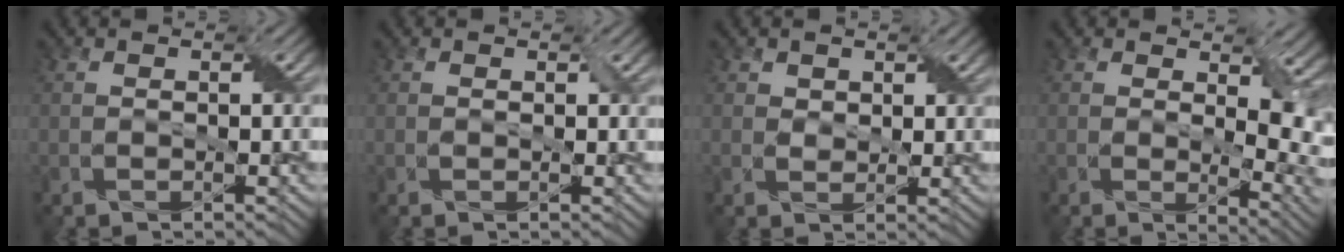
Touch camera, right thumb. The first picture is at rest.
{"total": 0.5, "force": [0.2, 0.4, 0.2], "torque": [-0.005, -0.001, 0.003]}
{"total": 1.9, "force": [1.2, 1.4, 0.6], "torque": [-0.020, -0.001, 0.018]}
{"total": 7.5, "force": [1.4, 3.6, 6.4], "torque": [-0.101, -0.015, 0.030]}